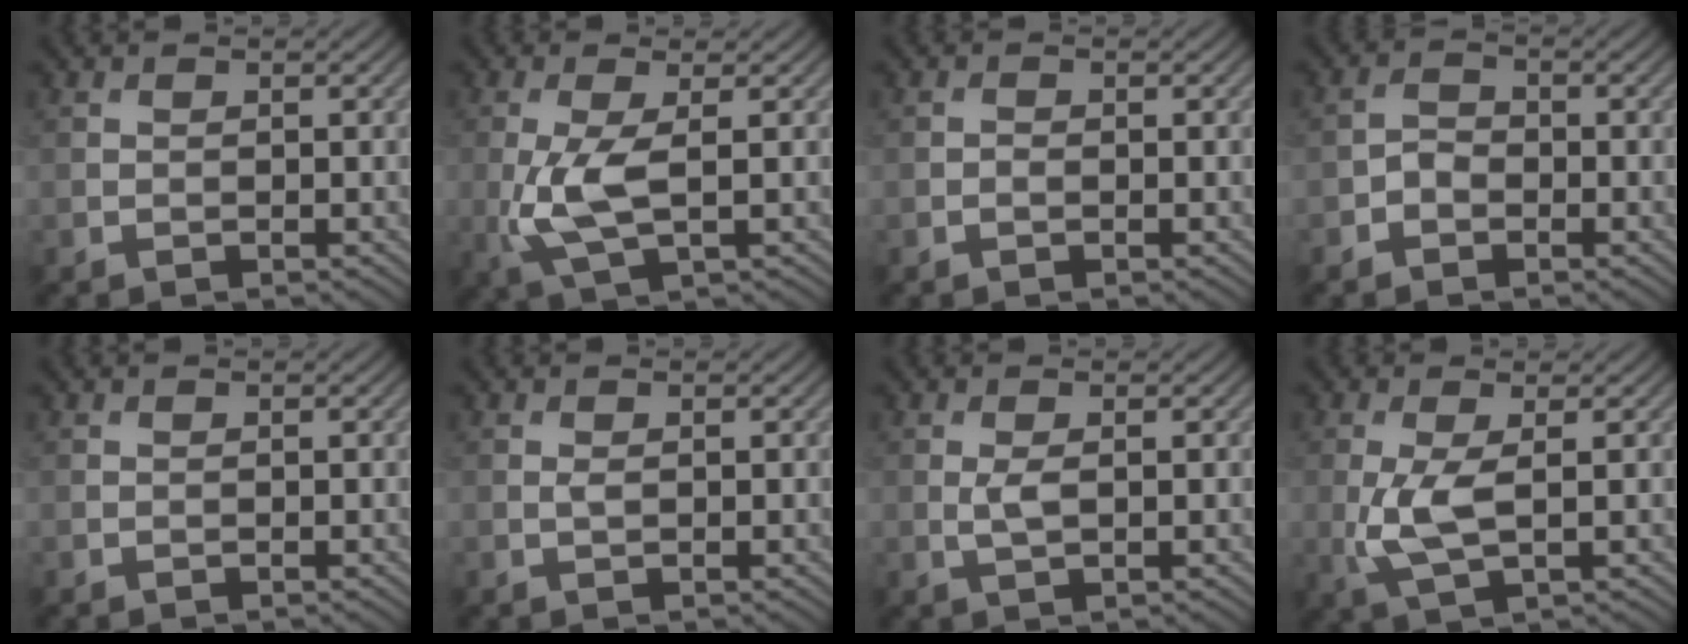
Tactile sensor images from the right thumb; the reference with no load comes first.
{"total": 5.5, "force": [-0.2, 1.8, 5.2], "torque": [-0.128, -0.006, -0.005]}
{"total": 0.5, "force": [-0.2, 0.3, 0.4], "torque": [-0.006, 0.001, -0.004]}
{"total": 1.9, "force": [-1.0, 1.3, 0.9], "torque": [-0.018, 0.006, -0.024]}
{"total": 0.0}
{"total": 0.6, "force": [0.1, 0.2, 0.6], "torque": [-0.013, -0.001, 0.002]}
{"total": 1.8, "force": [0.2, 0.6, 1.6], "torque": [-0.042, -0.001, 0.005]}
{"total": 4.6, "force": [0.0, 1.5, 4.4], "torque": [-0.111, -0.004, 0.000]}